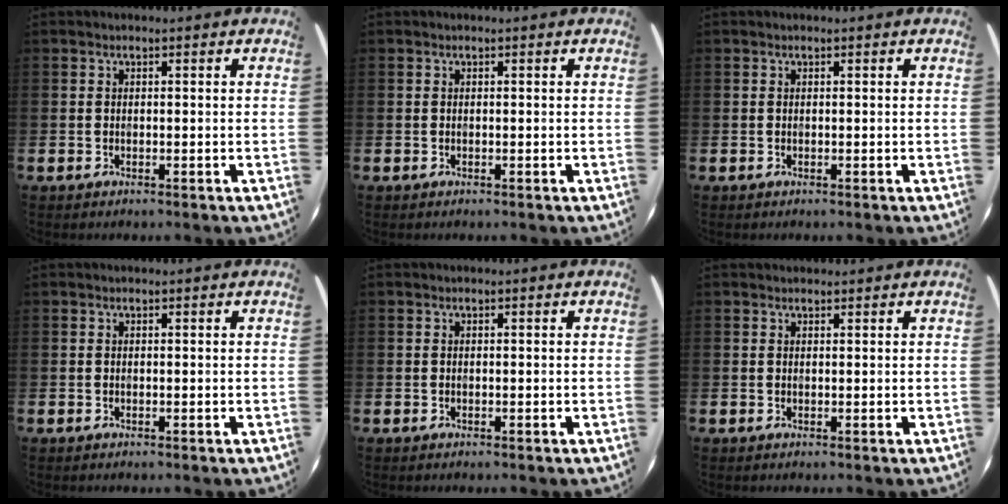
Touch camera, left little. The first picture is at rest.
{"total": 0.0}
{"total": 0.0}
{"total": 0.0}
{"total": 0.0}
{"total": 0.7, "force": [0.7, 0.2, -0.1], "torque": [0.009, -0.002, 0.012]}